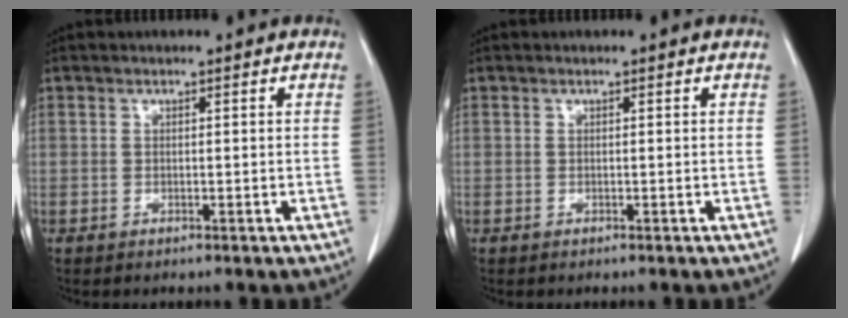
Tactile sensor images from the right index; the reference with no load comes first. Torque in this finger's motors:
{"motor_torque": [0.00, 0.00, 0.00, 0.00]}